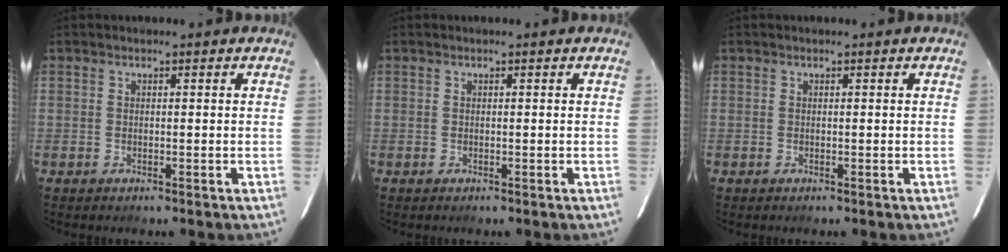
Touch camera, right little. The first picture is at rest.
{"total": 0.0}
{"total": 0.0}